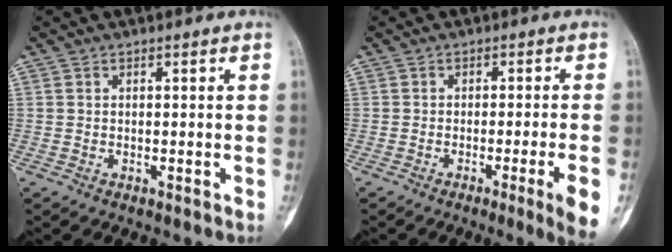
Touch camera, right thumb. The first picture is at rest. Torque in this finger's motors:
{"motor_torque": [1.65, 1.16, 0.81, -0.61, 0.21]}